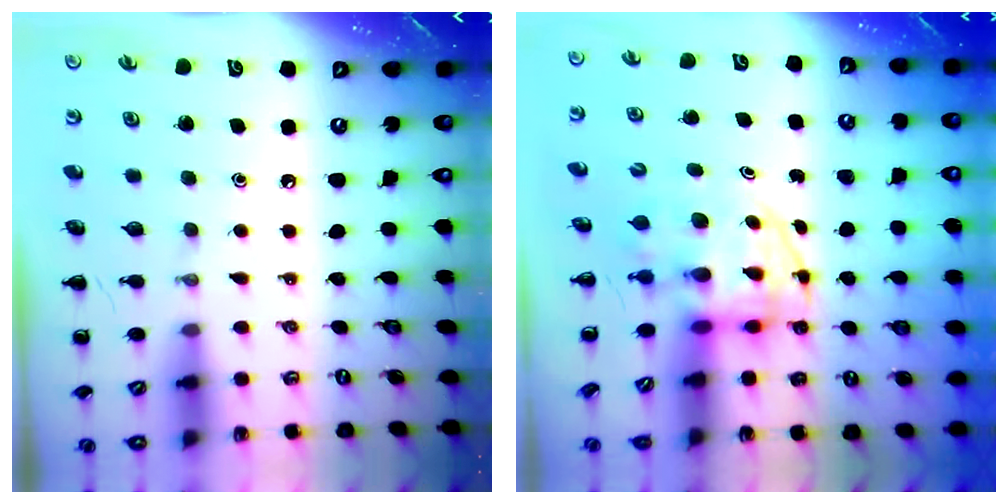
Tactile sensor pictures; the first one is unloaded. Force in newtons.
{"total": 3.8, "press": 3.7, "slide": 0.7}